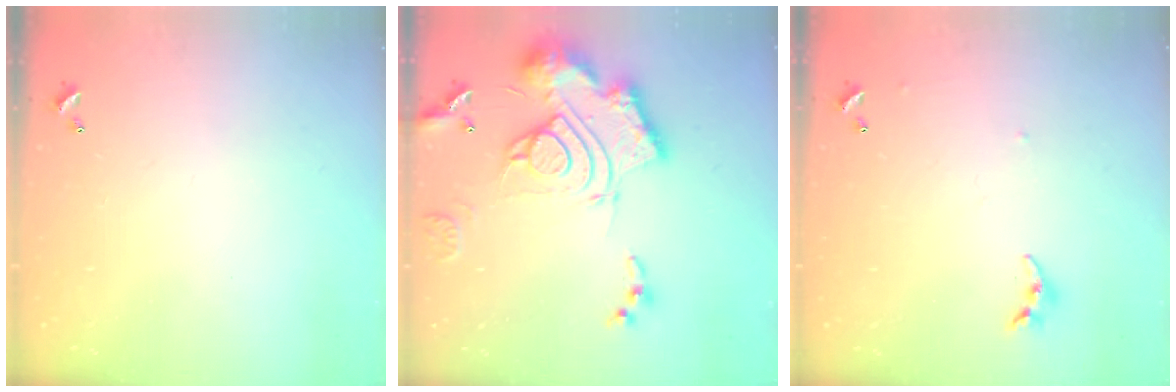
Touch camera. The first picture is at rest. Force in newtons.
{"total": 23.3, "press": 23.1, "slide": 2.3}
{"total": 4.2, "press": 4.1, "slide": 0.4}